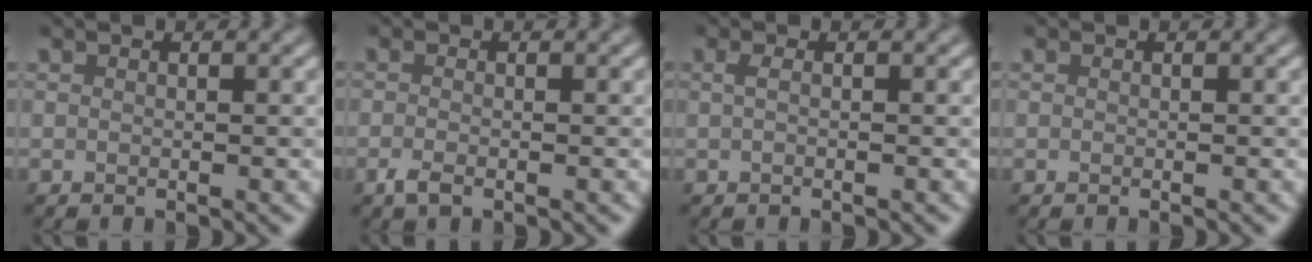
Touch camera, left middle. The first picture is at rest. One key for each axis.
{"total": 1.4, "fx": -0.8, "fy": 0.4, "fz": 1.0, "tx": -0.023, "ty": -0.003, "tz": -0.018}
{"total": 0.9, "fx": 0.0, "fy": 0.3, "fz": 0.9, "tx": -0.015, "ty": 0.000, "tz": -0.002}
{"total": 0.0}